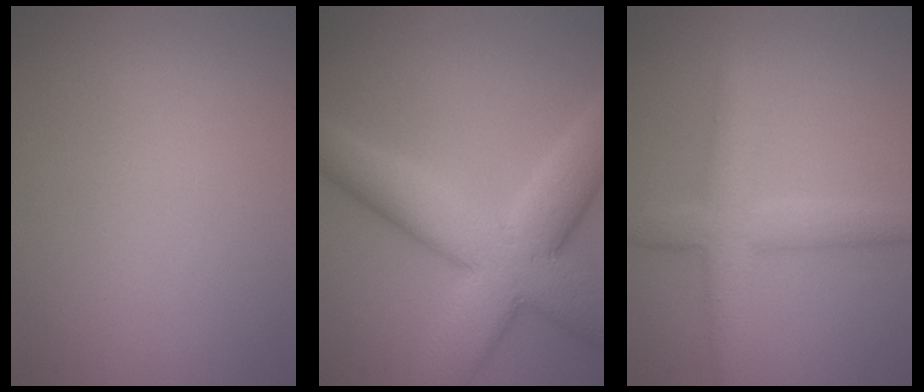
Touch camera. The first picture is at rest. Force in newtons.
{"total": 10.5, "press": 10.5, "slide": 0.5}
{"total": 4.2, "press": 4.2, "slide": 0.1}